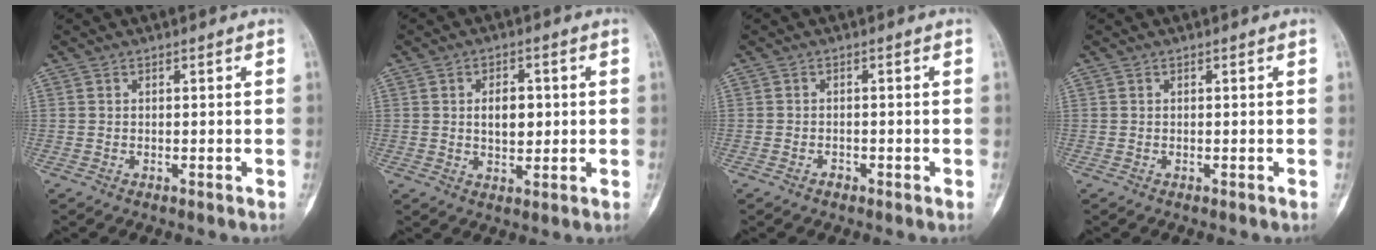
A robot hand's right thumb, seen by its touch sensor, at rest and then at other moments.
{"total": 5.7, "force": [0.6, 3.5, 4.4], "torque": [-0.046, -0.002, 0.010]}
{"total": 1.1, "force": [-0.7, 0.7, 0.4], "torque": [-0.006, 0.005, -0.012]}
{"total": 0.0}